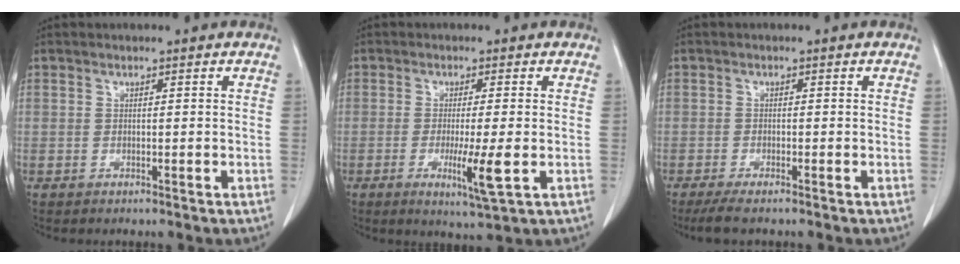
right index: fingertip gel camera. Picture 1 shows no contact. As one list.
[{"total": 6.3, "force": [-1.7, -0.1, 6.1], "torque": [-0.103, -0.018, -0.024]}, {"total": 3.1, "force": [-2.5, 0.3, 1.8], "torque": [-0.037, -0.009, -0.045]}]